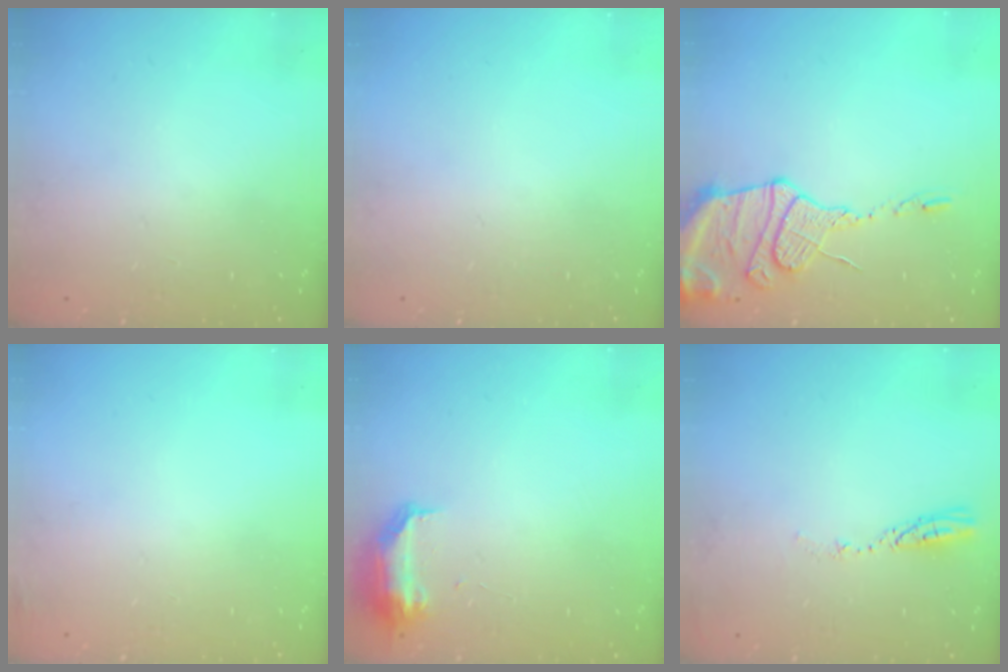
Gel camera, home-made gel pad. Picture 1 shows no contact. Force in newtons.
{"total": 0.0}
{"total": 14.4, "press": 14.4, "slide": 1.4}
{"total": 3.0, "press": 2.9, "slide": 1.0}
{"total": 8.5, "press": 8.4, "slide": 0.9}
{"total": 4.0, "press": 3.9, "slide": 0.5}